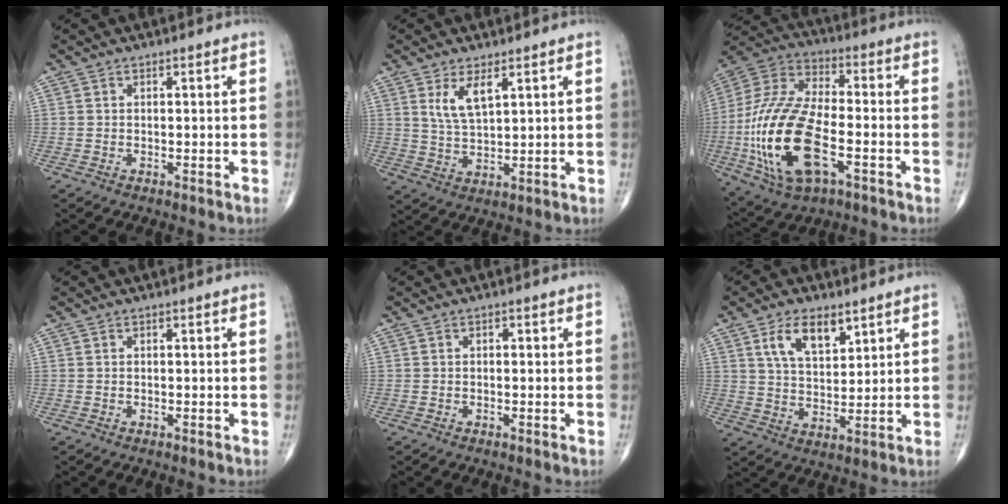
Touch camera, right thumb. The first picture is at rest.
{"total": 6.0, "force": [2.9, 2.3, 4.7], "torque": [-0.088, -0.017, 0.063]}
{"total": 23.6, "force": [-6.1, 11.0, 20.0], "torque": [-0.434, 0.013, -0.104]}
{"total": 0.0}
{"total": 0.8, "force": [0.2, 0.4, 0.6], "torque": [-0.010, 0.002, 0.002]}
{"total": 9.1, "force": [4.8, 4.6, 6.2], "torque": [-0.094, -0.024, 0.092]}